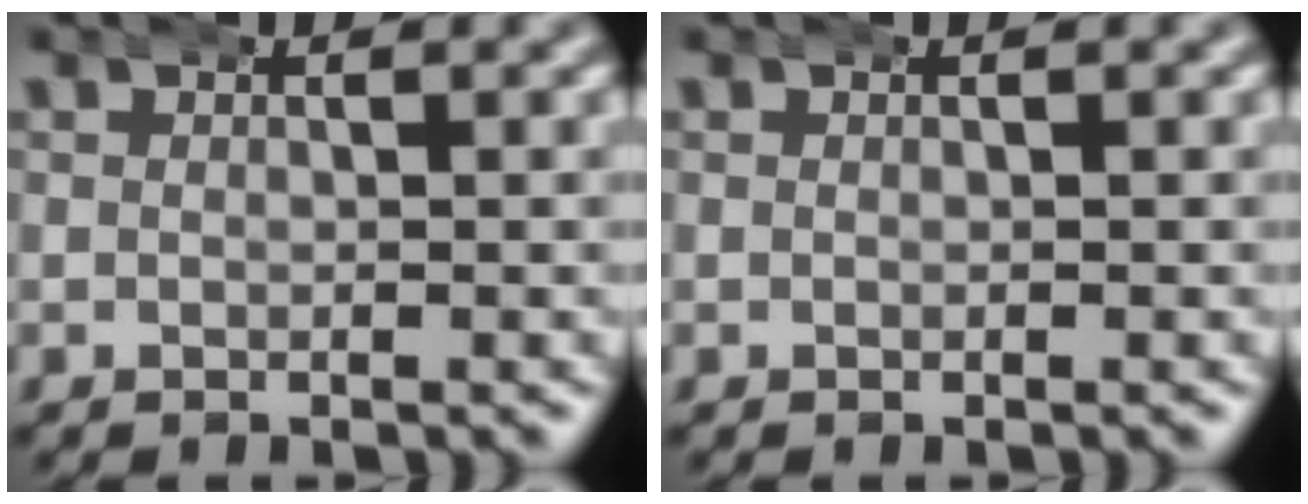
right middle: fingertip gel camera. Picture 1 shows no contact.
{"total": 0.0}